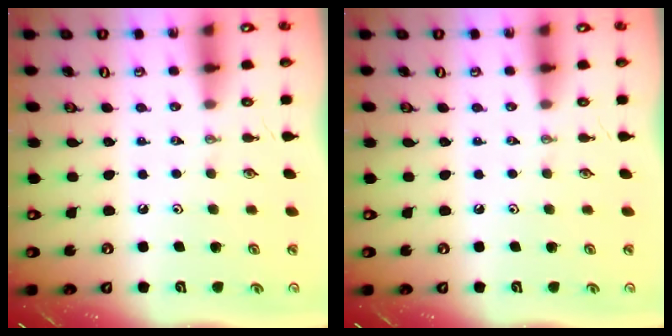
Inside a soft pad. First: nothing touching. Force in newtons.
{"total": 0.0}